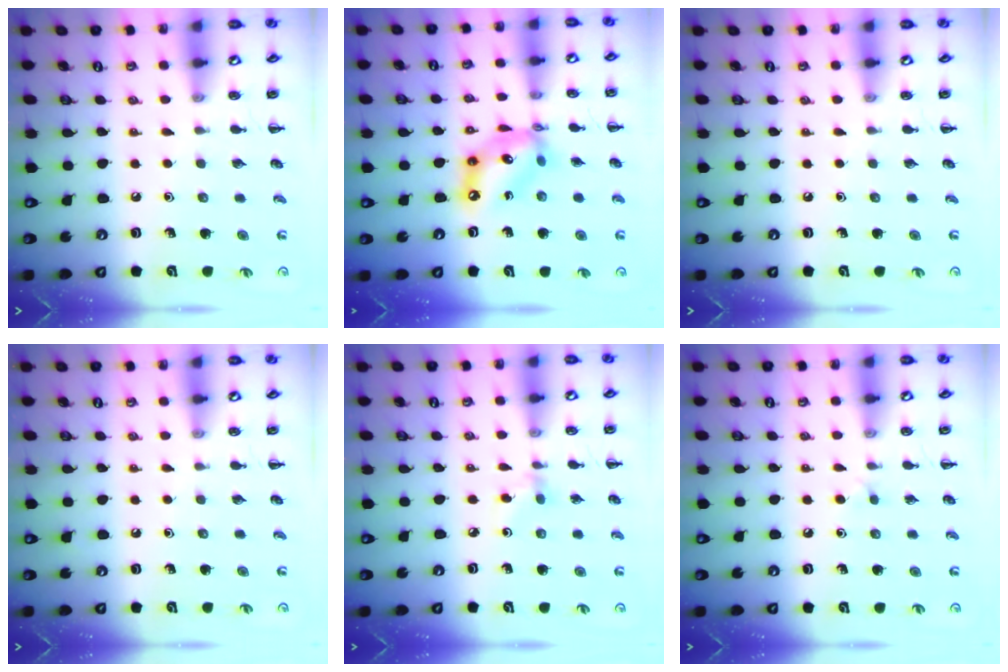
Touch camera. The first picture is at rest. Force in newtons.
{"total": 13.5, "press": 13.0, "slide": 3.6}
{"total": 0.0}
{"total": 0.0}
{"total": 3.0, "press": 2.8, "slide": 1.2}
{"total": 2.5, "press": 2.2, "slide": 1.0}